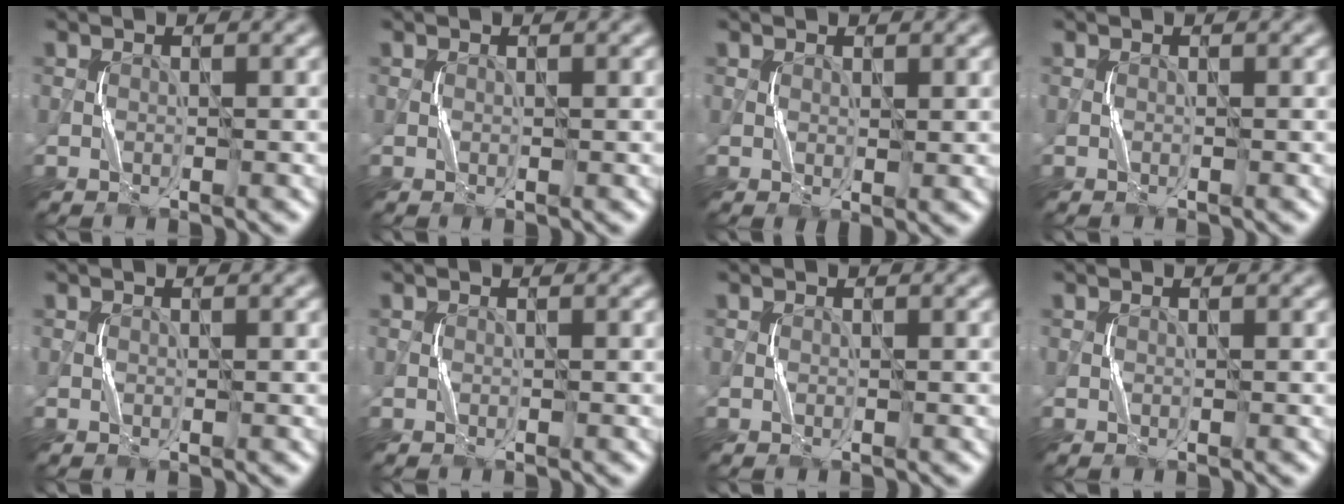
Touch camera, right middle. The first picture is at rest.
{"total": 0.0}
{"total": 0.7, "force": [0.5, 0.2, 0.4], "torque": [-0.011, -0.005, 0.015]}
{"total": 0.0}
{"total": 0.0}
{"total": 0.0}
{"total": 0.0}
{"total": 0.0}